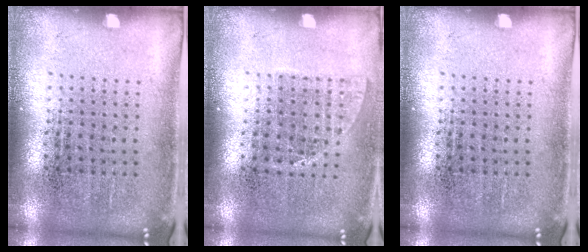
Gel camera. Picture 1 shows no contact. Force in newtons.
{"total": 1.0, "press": 0.8, "slide": 0.6}
{"total": 0.0}